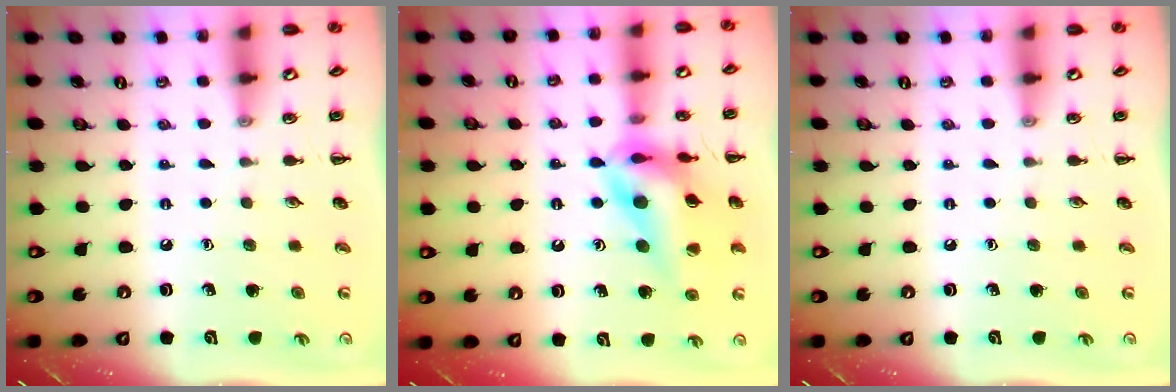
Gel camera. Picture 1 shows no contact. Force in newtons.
{"total": 17.4, "press": 17.1, "slide": 2.9}
{"total": 0.0}